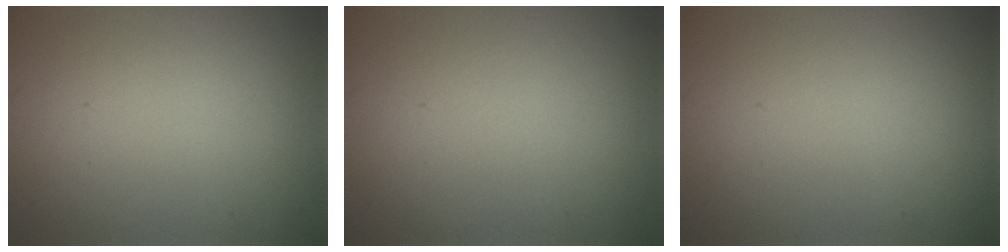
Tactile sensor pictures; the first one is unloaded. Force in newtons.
{"total": 0.0}
{"total": 1.6, "press": 1.6, "slide": 0.0}